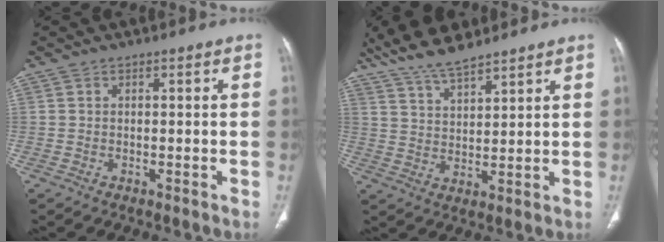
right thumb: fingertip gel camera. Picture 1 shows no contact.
{"total": 9.8, "force": [8.1, 2.4, 4.9], "torque": [-0.082, -0.032, 0.158]}